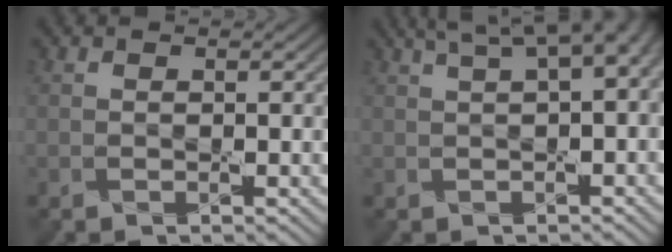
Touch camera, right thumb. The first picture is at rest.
{"total": 8.4, "force": [3.5, 2.7, 7.1], "torque": [-0.105, 0.033, 0.049]}